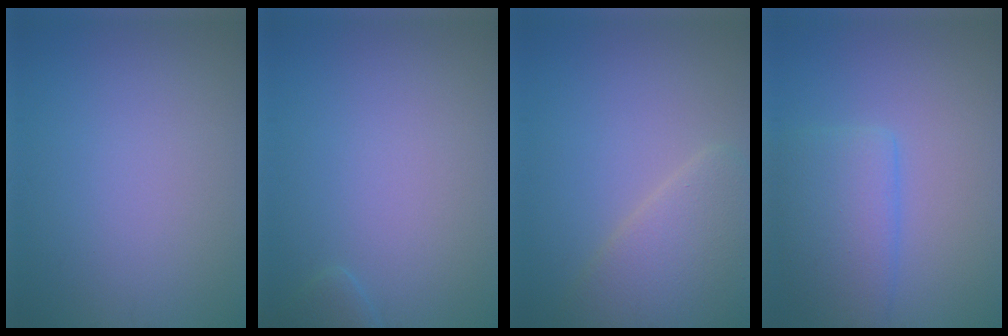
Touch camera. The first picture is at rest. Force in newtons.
{"total": 0.9, "press": 0.9, "slide": 0.1}
{"total": 5.1, "press": 5.1, "slide": 0.6}
{"total": 4.2, "press": 4.2, "slide": 0.3}